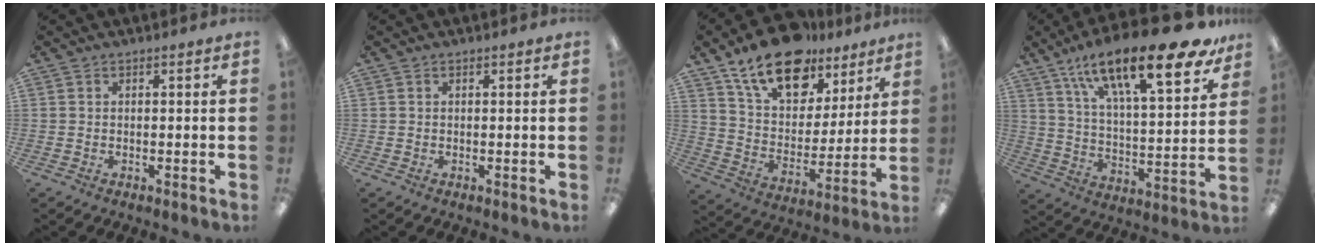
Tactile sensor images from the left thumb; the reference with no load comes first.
{"total": 0.0}
{"total": 18.6, "force": [12.8, 10.0, 9.1], "torque": [-0.157, -0.073, 0.227]}
{"total": 23.6, "force": [16.2, 6.8, 15.7], "torque": [-0.239, -0.100, 0.261]}